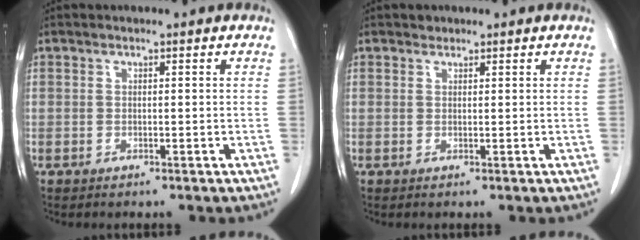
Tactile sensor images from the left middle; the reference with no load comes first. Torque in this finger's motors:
{"motor_torque": [-0.15, -0.03, -0.07, 0.00]}